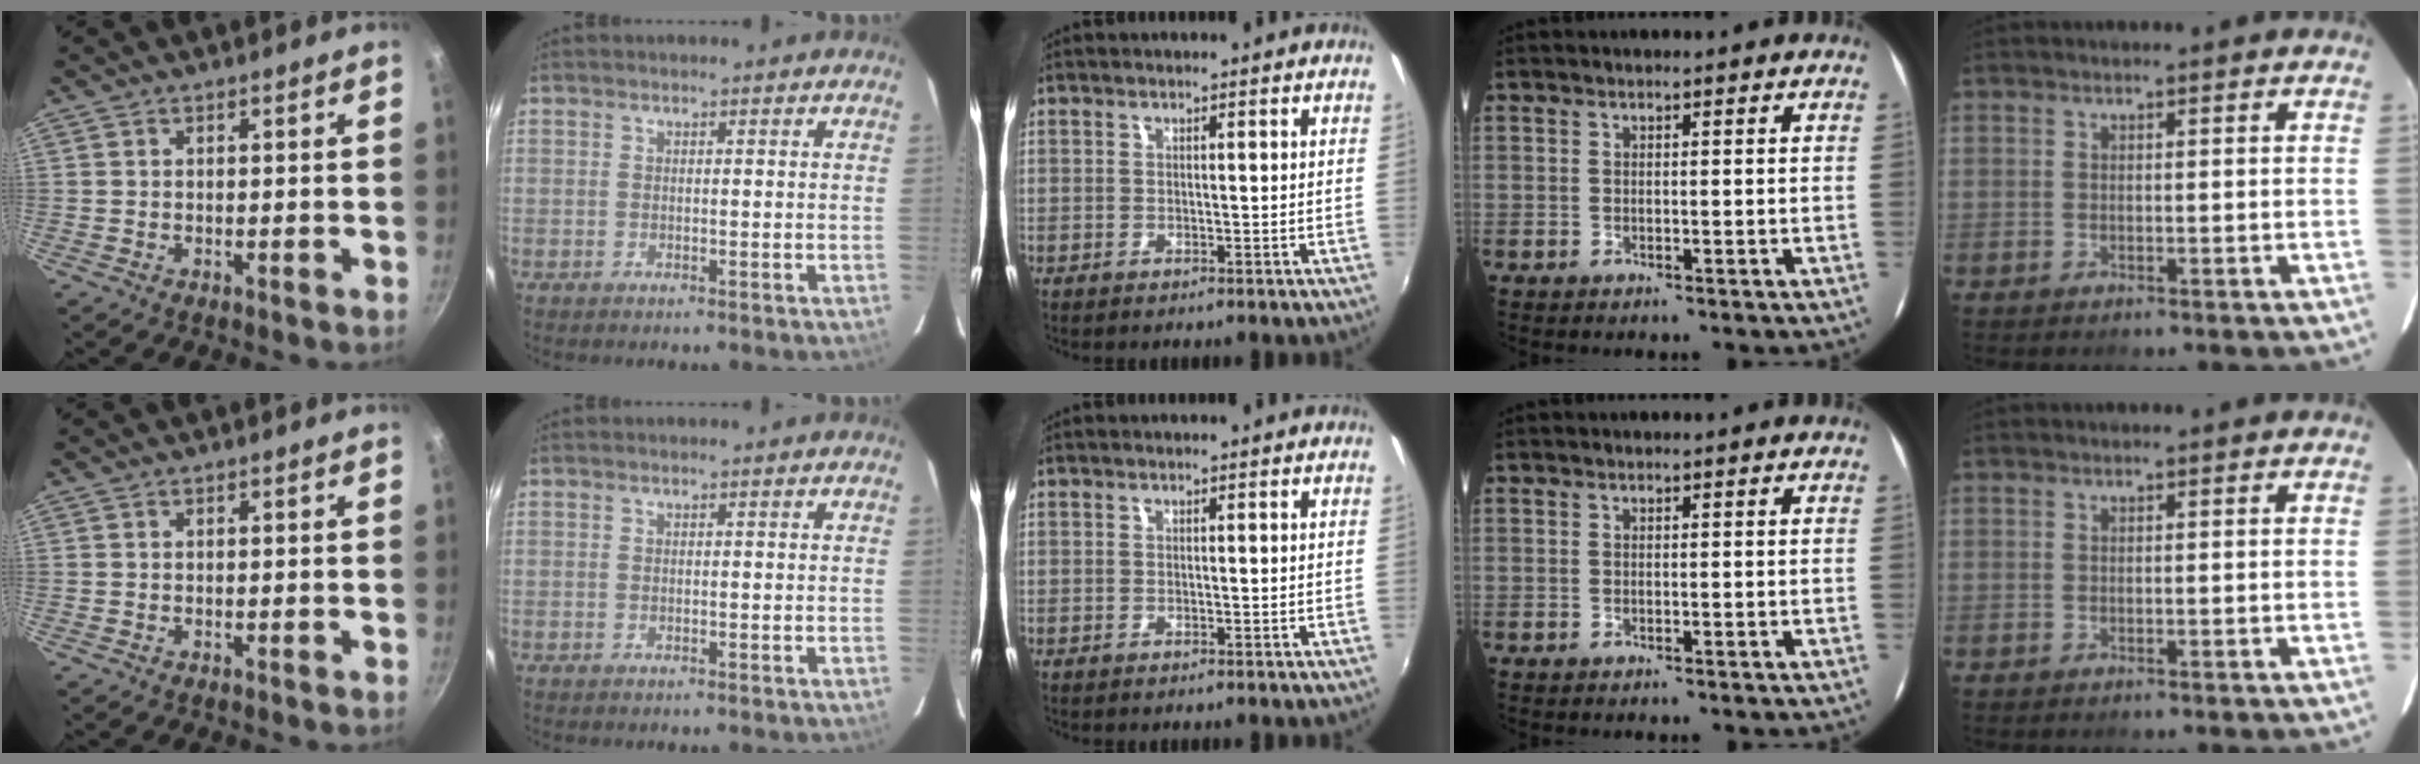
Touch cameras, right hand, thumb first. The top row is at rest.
{}